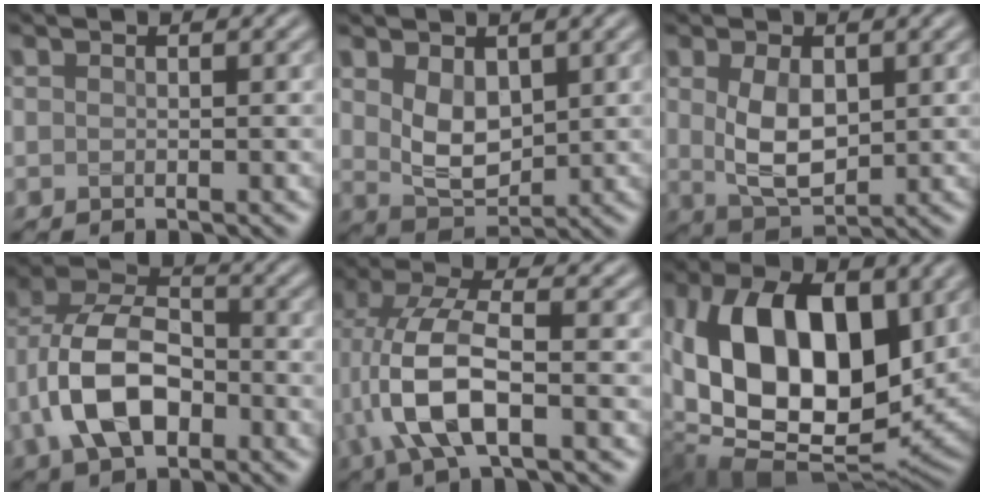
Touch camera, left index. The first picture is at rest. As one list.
[{"total": 4.0, "force": [1.0, 2.6, 2.9], "torque": [-0.066, -0.005, 0.026]}, {"total": 5.0, "force": [0.8, 2.9, 4.0], "torque": [-0.088, -0.001, 0.024]}, {"total": 8.6, "force": [-2.3, 5.3, 6.5], "torque": [-0.137, 0.015, -0.051]}, {"total": 7.9, "force": [-1.2, 3.2, 7.1], "torque": [-0.156, 0.017, -0.028]}, {"total": 13.4, "force": [2.7, 8.1, 10.4], "torque": [-0.184, -0.013, 0.061]}]